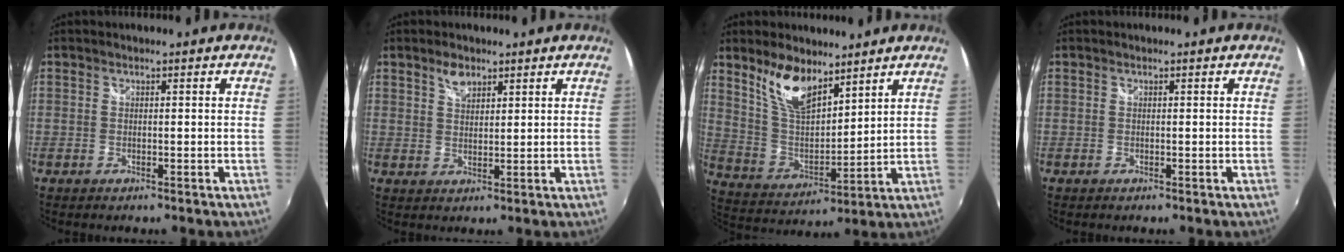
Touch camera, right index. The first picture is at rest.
{"total": 3.4, "force": [2.3, 1.8, 1.7], "torque": [-0.026, 0.005, 0.040]}
{"total": 11.6, "force": [8.0, 4.8, 6.9], "torque": [-0.134, 0.003, 0.161]}
{"total": 0.0}